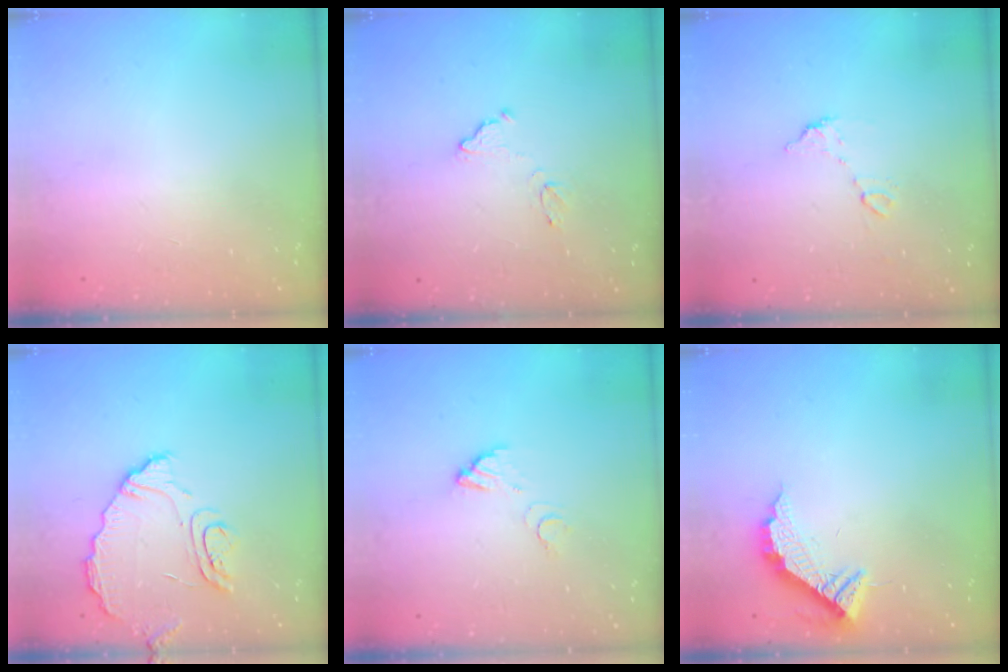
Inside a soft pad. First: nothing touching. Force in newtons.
{"total": 8.6, "press": 8.6, "slide": 0.5}
{"total": 5.8, "press": 5.8, "slide": 0.3}
{"total": 8.7, "press": 8.6, "slide": 0.8}
{"total": 3.9, "press": 3.9, "slide": 0.2}
{"total": 11.5, "press": 11.5, "slide": 0.6}